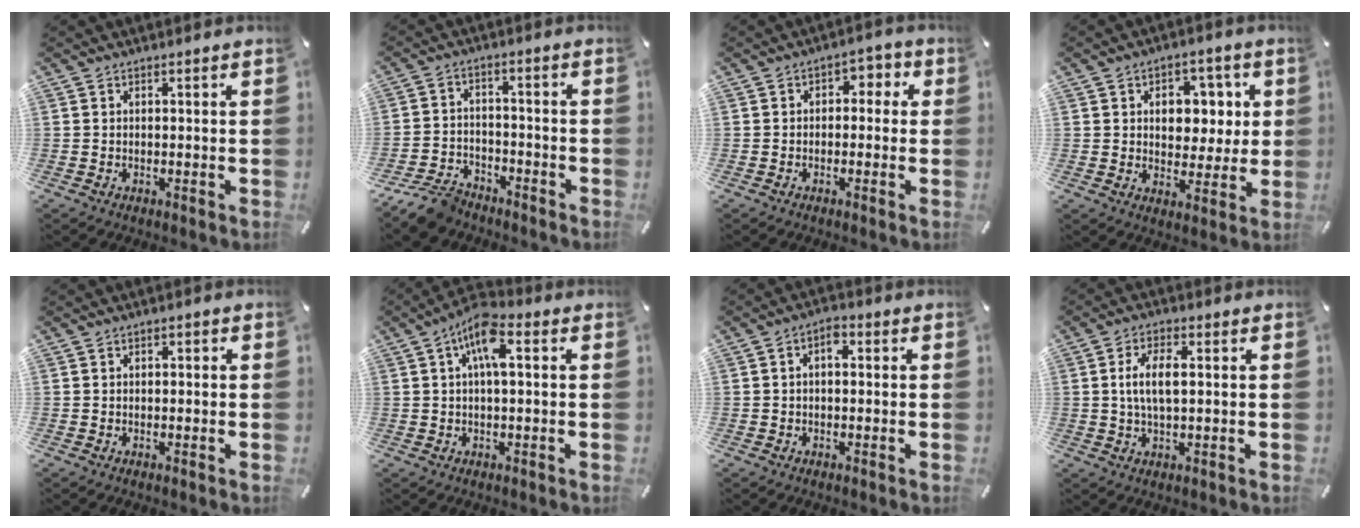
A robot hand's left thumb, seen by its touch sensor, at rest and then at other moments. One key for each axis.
{"total": 8.2, "fx": -7.0, "fy": 3.4, "fz": 2.7, "tx": -0.051, "ty": 0.036, "tz": -0.132}
{"total": 3.3, "fx": -1.5, "fy": 2.4, "fz": 1.6, "tx": -0.022, "ty": 0.017, "tz": -0.035}
{"total": 8.5, "fx": 1.8, "fy": 7.1, "fz": 4.4, "tx": -0.051, "ty": -0.003, "tz": 0.027}
{"total": 0.6, "fx": -0.2, "fy": 0.5, "fz": 0.2, "tx": -0.004, "ty": 0.003, "tz": -0.005}
{"total": 8.3, "fx": 2.0, "fy": 3.3, "fz": 7.3, "tx": -0.122, "ty": 0.003, "tz": 0.033}
{"total": 3.1, "fx": -0.1, "fy": 1.8, "fz": 2.5, "tx": -0.043, "ty": 0.009, "tz": -0.005}
{"total": 7.0, "fx": 0.7, "fy": 2.9, "fz": 6.3, "tx": -0.135, "ty": 0.005, "tz": 0.008}